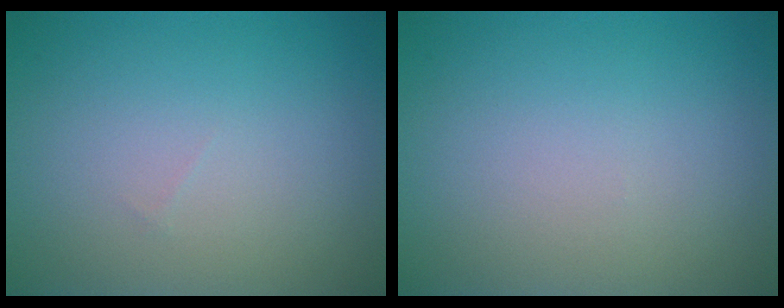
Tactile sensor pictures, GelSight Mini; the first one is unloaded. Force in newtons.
{"total": 0.0}